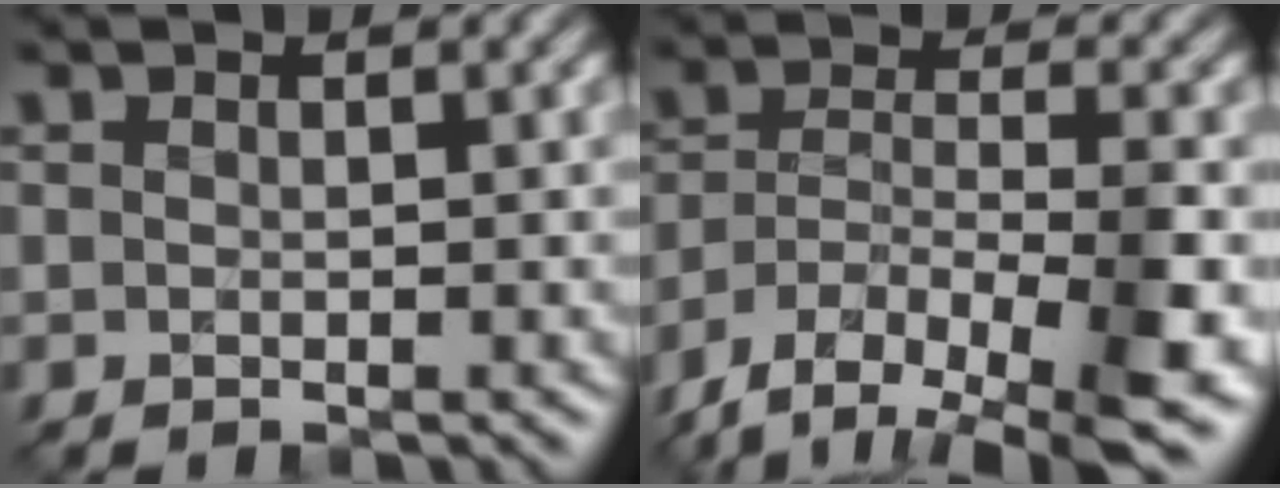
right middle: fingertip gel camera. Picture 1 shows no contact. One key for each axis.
{"total": 11.9, "fx": -7.8, "fy": 4.7, "fz": 7.8, "tx": -0.147, "ty": -0.015, "tz": -0.132}